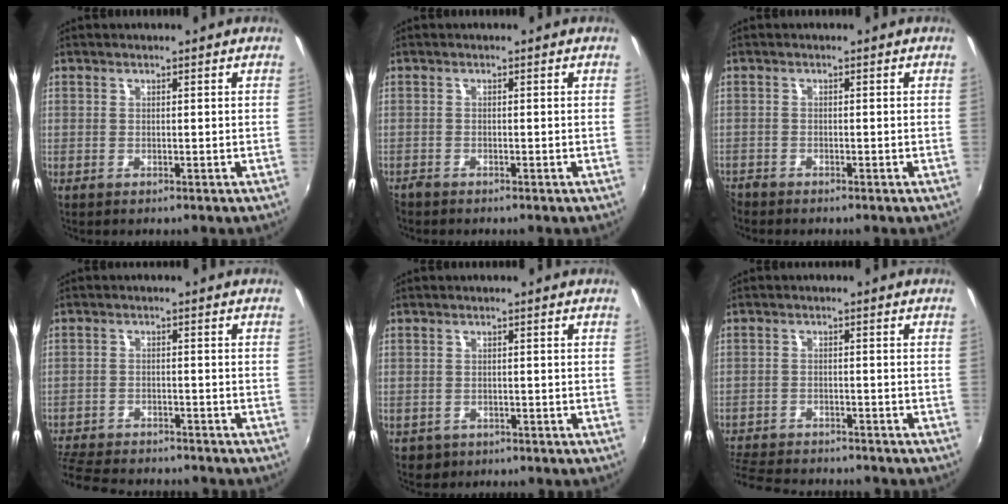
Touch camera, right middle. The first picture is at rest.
{"total": 1.6, "force": [-1.5, 0.3, 0.4], "torque": [-0.011, -0.010, -0.030]}
{"total": 2.4, "force": [-2.3, 0.6, 0.3], "torque": [-0.017, -0.013, -0.050]}
{"total": 13.3, "force": [-11.8, 3.5, 5.1], "torque": [-0.132, -0.015, -0.188]}
{"total": 2.7, "force": [-1.3, 2.2, 0.9], "torque": [-0.024, -0.003, -0.015]}
{"total": 12.2, "force": [-10.9, 3.1, 4.4], "torque": [-0.117, -0.013, -0.175]}